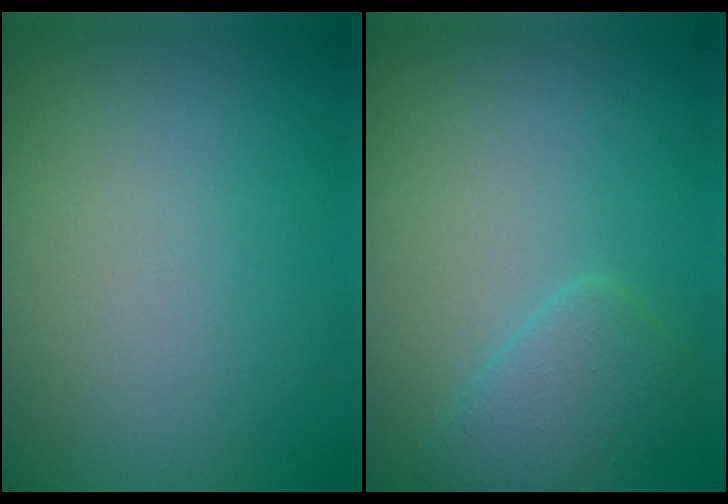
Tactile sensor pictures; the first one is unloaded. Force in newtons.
{"total": 2.5, "press": 2.5, "slide": 0.1}